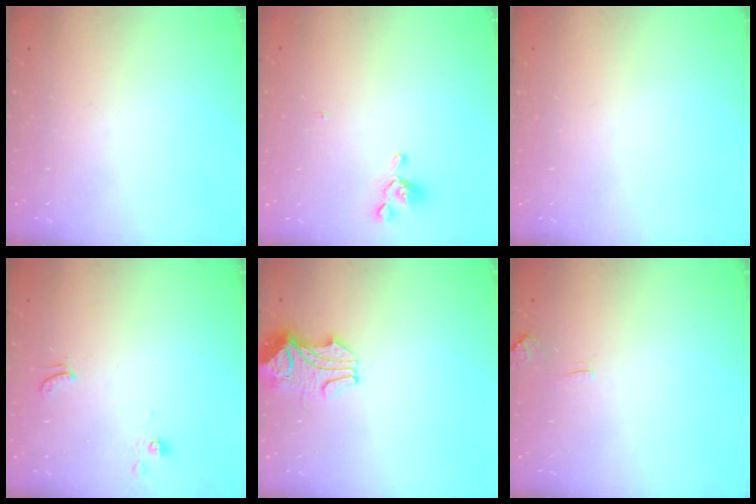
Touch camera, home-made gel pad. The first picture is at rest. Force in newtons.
{"total": 0.8, "press": 0.6, "slide": 0.5}
{"total": 0.0}
{"total": 1.7, "press": 1.6, "slide": 0.6}
{"total": 2.4, "press": 2.2, "slide": 0.9}
{"total": 3.3, "press": 3.2, "slide": 0.4}